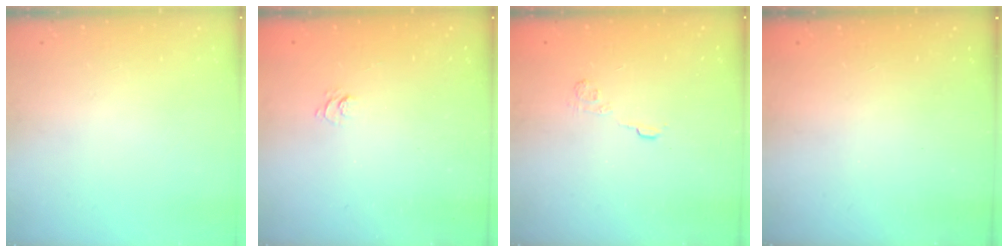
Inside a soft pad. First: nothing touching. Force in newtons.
{"total": 2.8, "press": 2.5, "slide": 1.3}
{"total": 3.0, "press": 2.6, "slide": 1.4}
{"total": 2.4, "press": 2.3, "slide": 0.8}